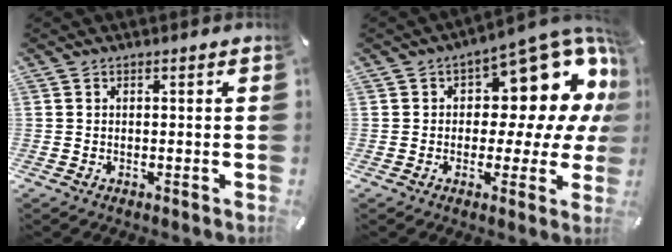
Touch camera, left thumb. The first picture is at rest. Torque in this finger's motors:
{"motor_torque": [2.45, 2.56, 0.35, -0.09, 0.18]}